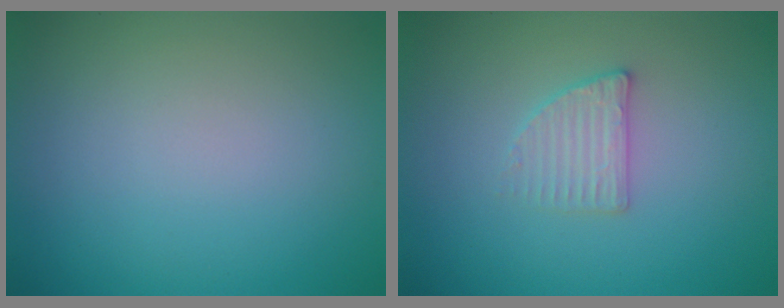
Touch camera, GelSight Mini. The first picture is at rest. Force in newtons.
{"total": 2.1, "press": 2.1, "slide": 0.4}